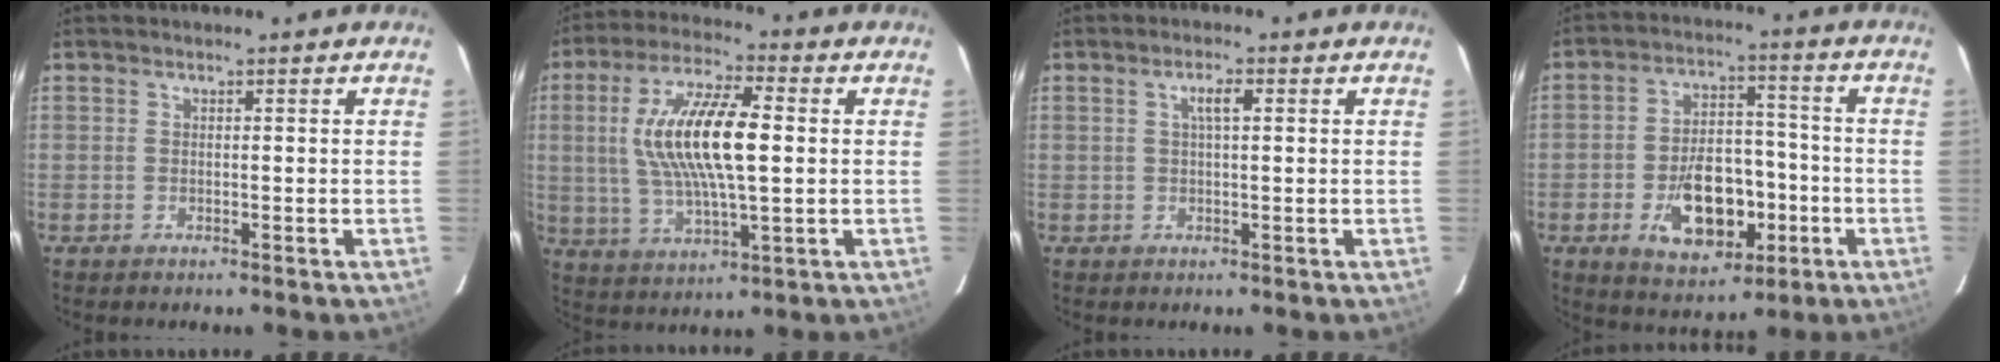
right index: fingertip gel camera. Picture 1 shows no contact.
{"total": 15.7, "force": [1.7, 4.7, 14.9], "torque": [-0.287, 0.010, 0.036]}
{"total": 2.5, "force": [0.7, 0.6, 2.3], "torque": [-0.044, 0.006, 0.013]}
{"total": 14.1, "force": [-4.9, 8.4, 10.3], "torque": [-0.190, 0.017, -0.060]}